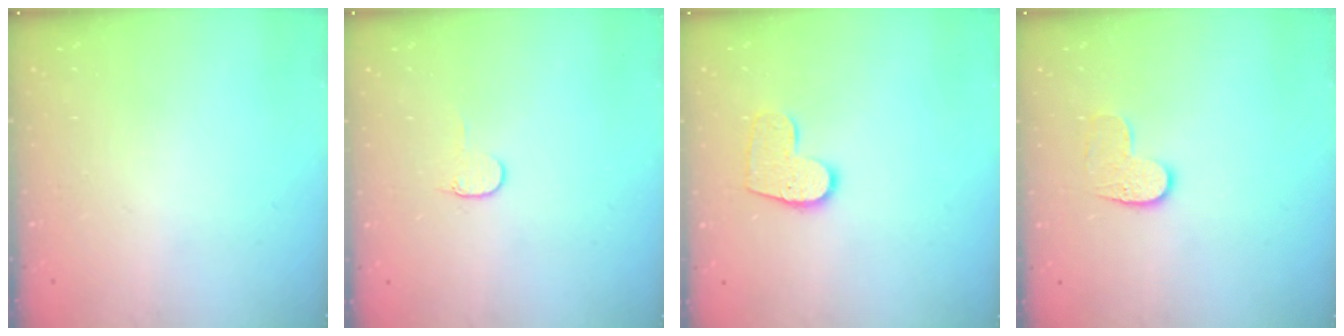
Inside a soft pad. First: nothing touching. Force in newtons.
{"total": 4.0, "press": 4.0, "slide": 0.4}
{"total": 10.9, "press": 10.9, "slide": 0.5}
{"total": 6.6, "press": 6.6, "slide": 0.3}